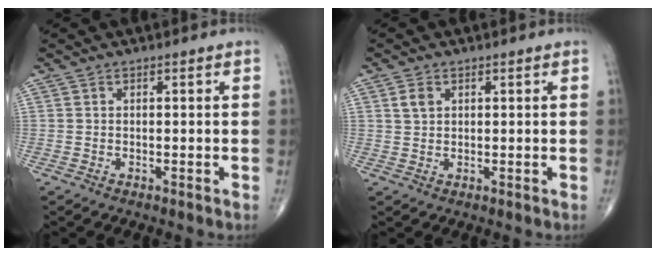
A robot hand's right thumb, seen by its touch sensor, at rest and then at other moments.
{"total": 2.3, "force": [1.0, 1.6, 1.4], "torque": [-0.023, 0.000, 0.020]}